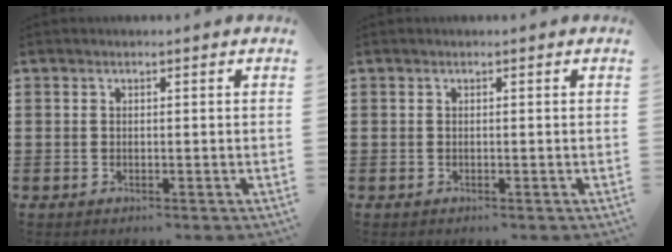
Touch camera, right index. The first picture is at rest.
{"total": 0.0}